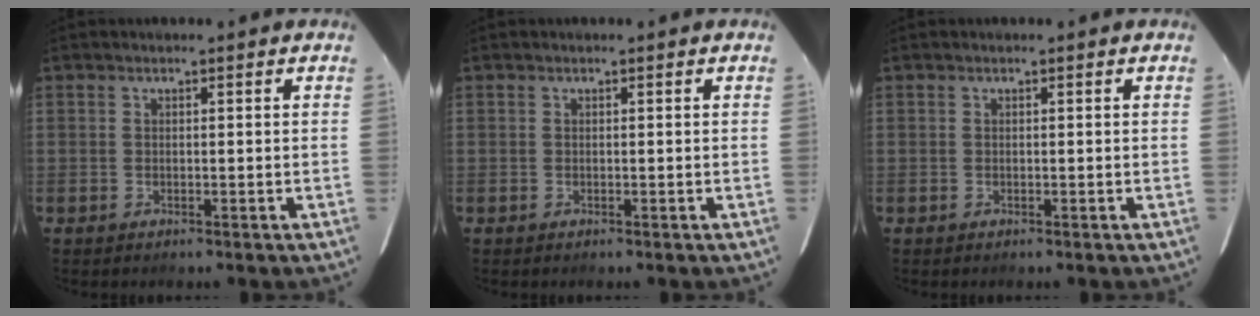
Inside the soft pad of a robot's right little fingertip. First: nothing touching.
{"total": 0.0}
{"total": 0.0}